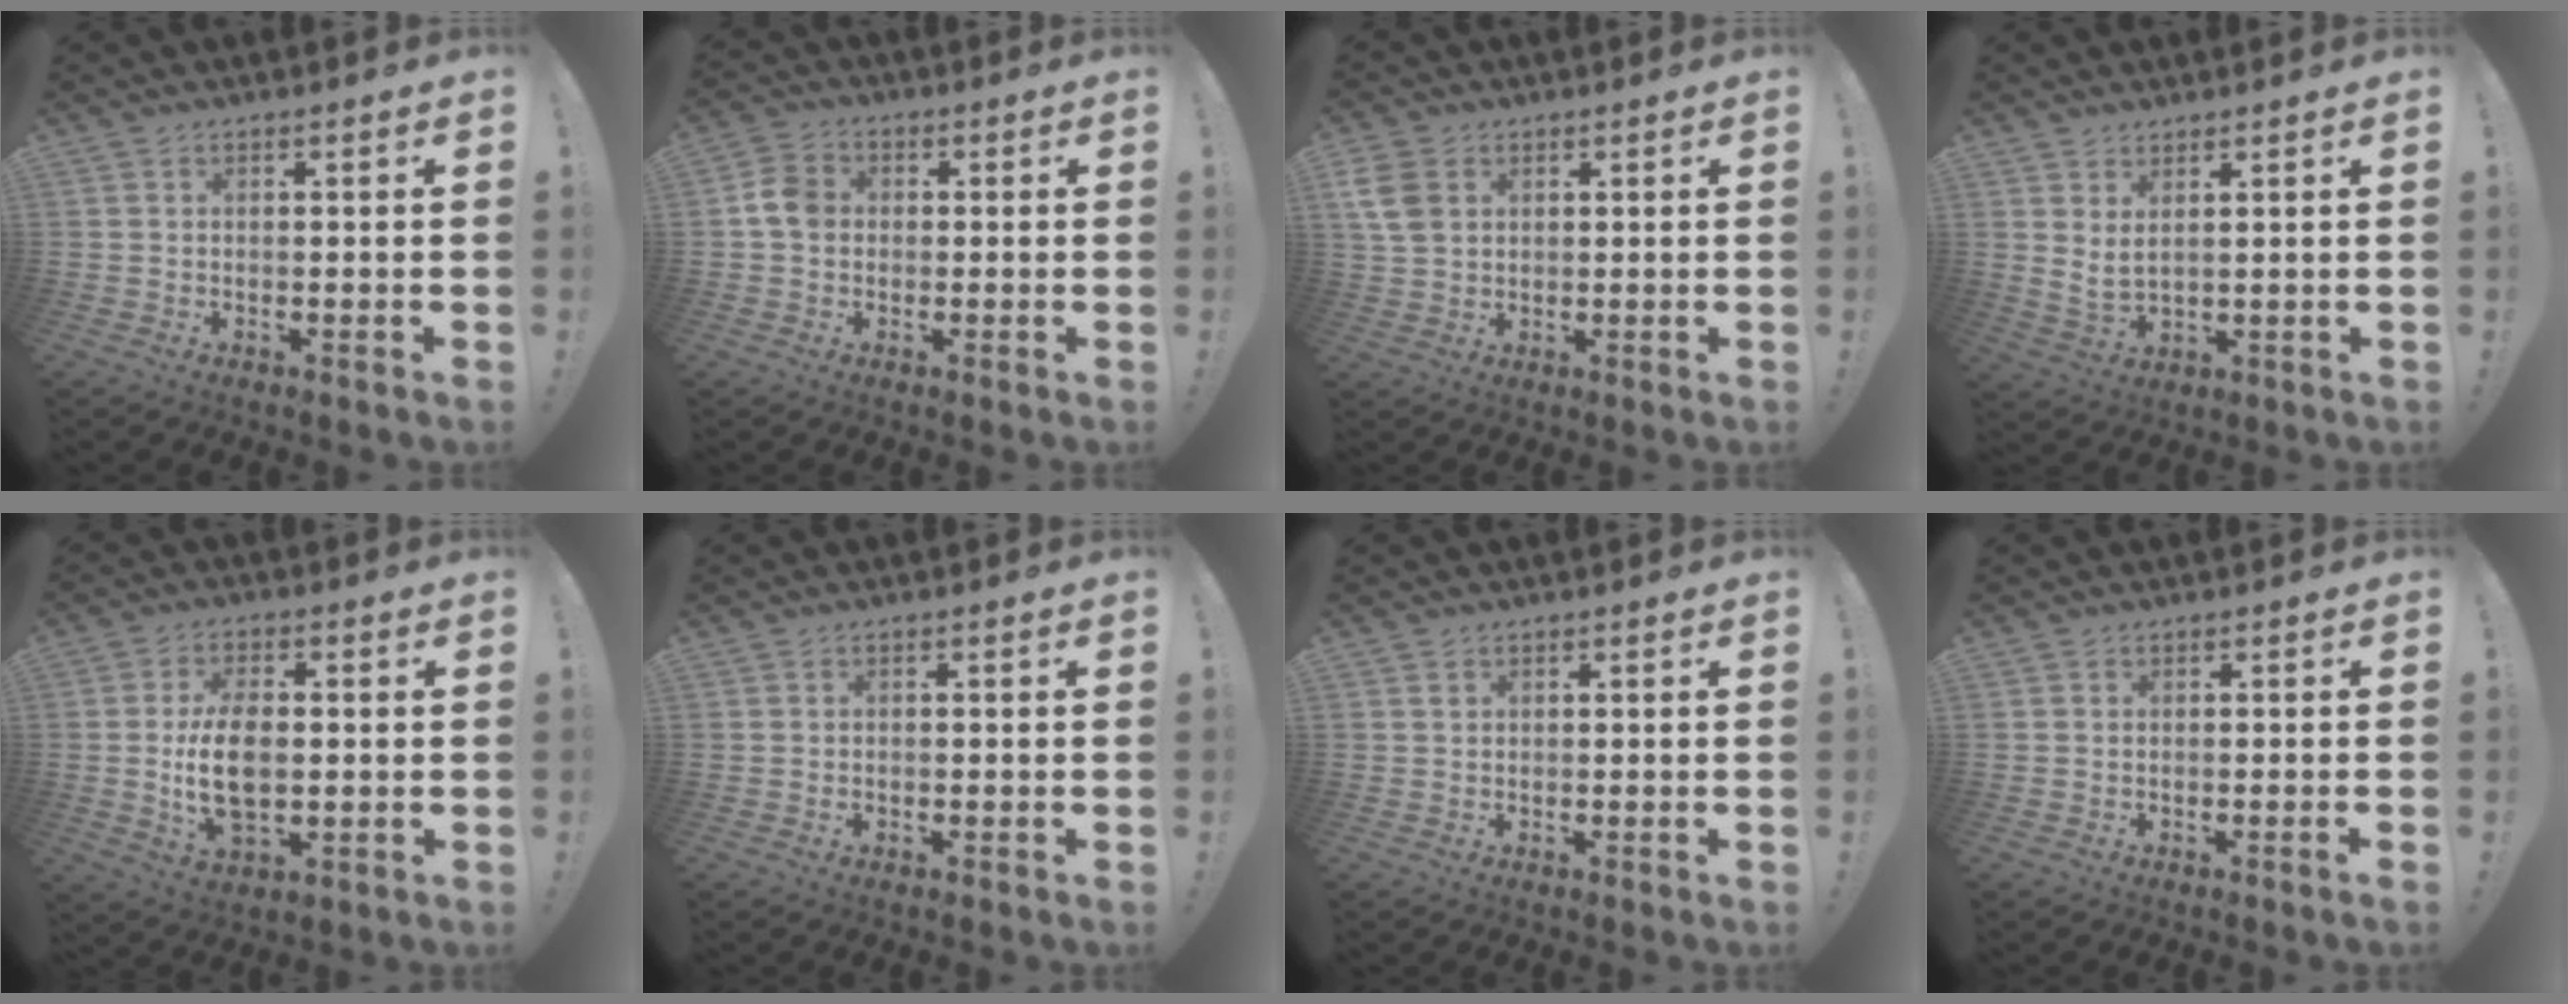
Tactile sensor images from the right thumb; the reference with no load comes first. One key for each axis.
{"total": 6.8, "fx": 0.1, "fy": 5.5, "fz": 4.0, "tx": -0.067, "ty": 0.017, "tz": 0.006}
{"total": 7.9, "fx": 2.7, "fy": 5.6, "fz": 4.8, "tx": -0.107, "ty": 0.001, "tz": 0.054}
{"total": 4.4, "fx": 3.2, "fy": 1.1, "fz": 2.7, "tx": -0.044, "ty": -0.021, "tz": 0.057}
{"total": 7.9, "fx": -0.5, "fy": 4.4, "fz": 6.6, "tx": -0.124, "ty": -0.007, "tz": -0.011}
{"total": 0.0}
{"total": 1.0, "fx": 0.5, "fy": 0.9, "fz": 0.2, "tx": 0.011, "ty": -0.004, "tz": 0.005}
{"total": 0.6, "fx": -0.5, "fy": -0.1, "fz": 0.3, "tx": -0.009, "ty": 0.002, "tz": -0.009}